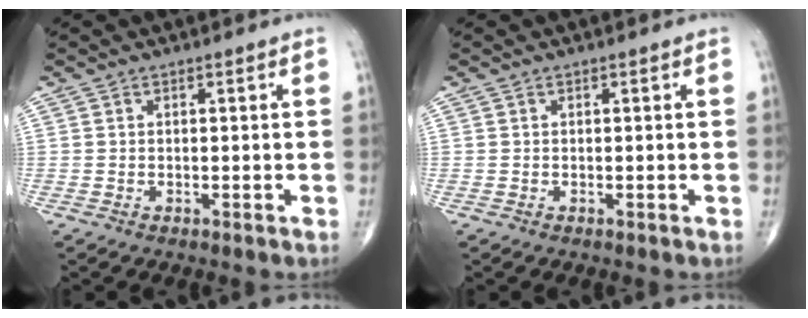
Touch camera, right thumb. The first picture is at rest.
{"total": 0.0}